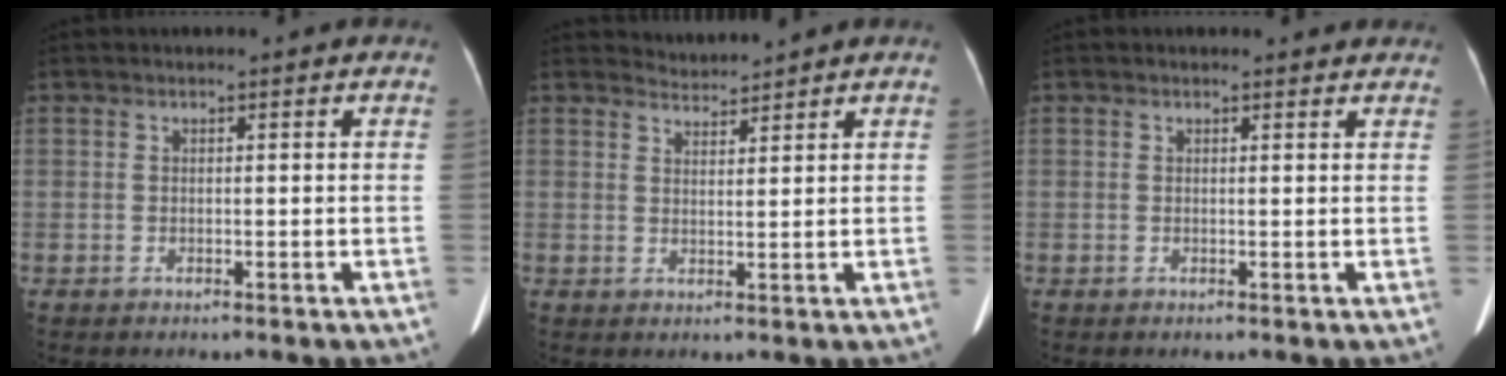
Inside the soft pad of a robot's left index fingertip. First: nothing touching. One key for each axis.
{"total": 2.1, "fx": 1.9, "fy": -0.4, "fz": -0.7, "tx": -0.001, "ty": 0.001, "tz": 0.043}
{"total": 1.4, "fx": 1.3, "fy": 0.6, "fz": 0.2, "tx": -0.006, "ty": 0.000, "tz": 0.003}